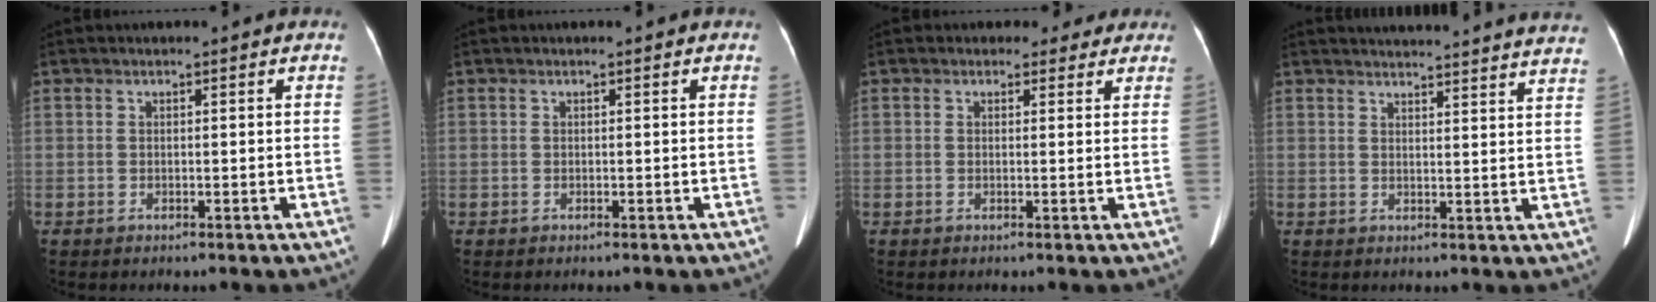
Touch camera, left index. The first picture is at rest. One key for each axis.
{"total": 0.0}
{"total": 3.0, "fx": 2.2, "fy": 2.0, "fz": 0.2, "tx": 0.007, "ty": 0.003, "tz": 0.017}
{"total": 22.6, "fx": 21.8, "fy": 0.5, "fz": 5.7, "tx": -0.069, "ty": -0.049, "tz": 0.249}